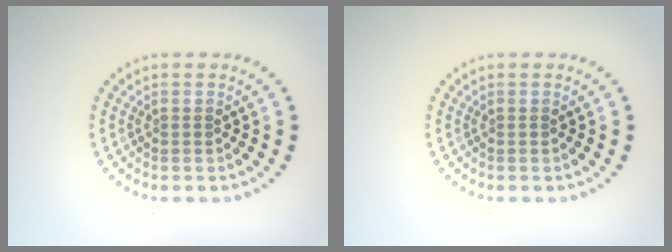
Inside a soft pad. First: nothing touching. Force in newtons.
{"total": 0.0}